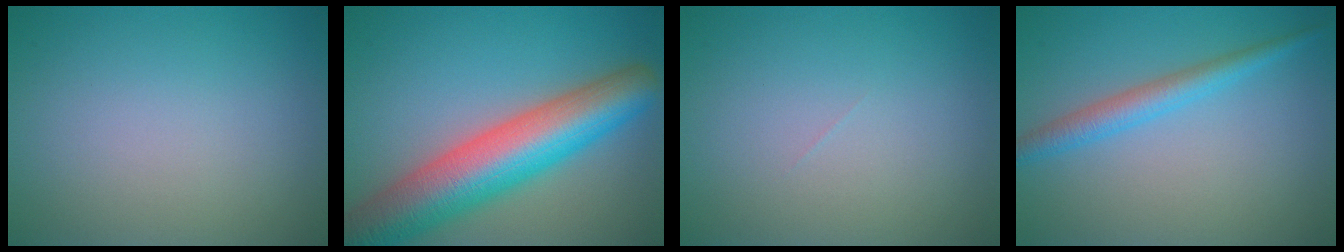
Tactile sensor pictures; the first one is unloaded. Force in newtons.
{"total": 10.9, "press": 10.9, "slide": 0.6}
{"total": 0.0}
{"total": 2.7, "press": 2.7, "slide": 0.2}